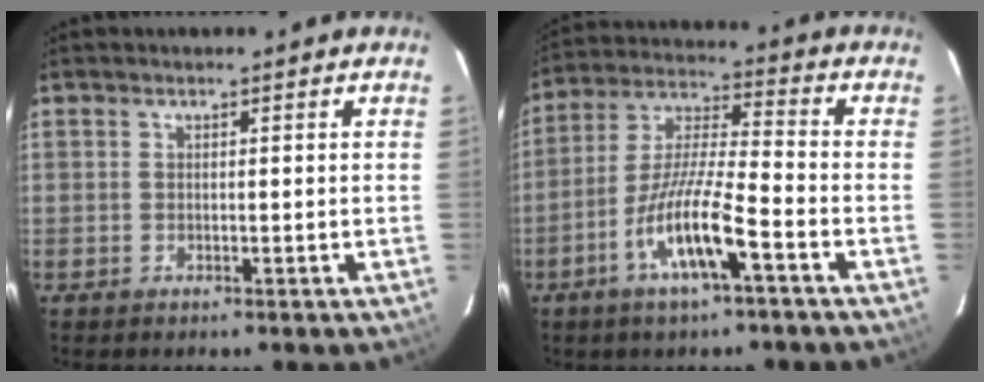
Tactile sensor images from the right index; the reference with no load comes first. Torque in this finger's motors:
{"motor_torque": [0.36, -0.27, 0.43, 0.20]}